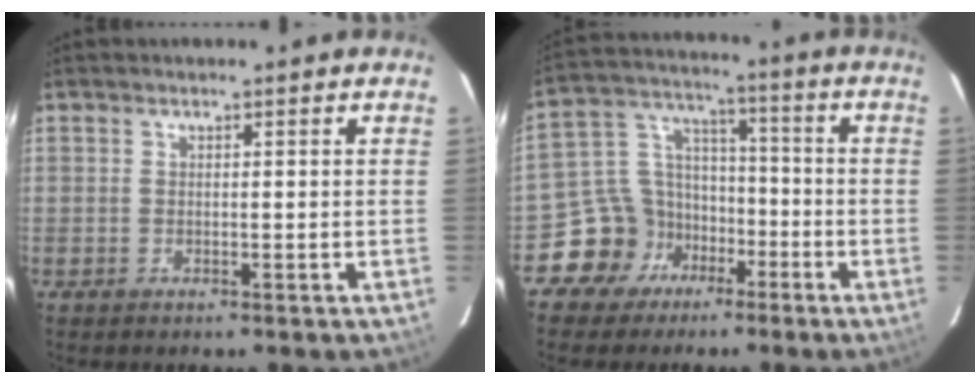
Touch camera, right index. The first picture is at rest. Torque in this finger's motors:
{"motor_torque": [0.27, -0.26, -0.19, -0.18]}